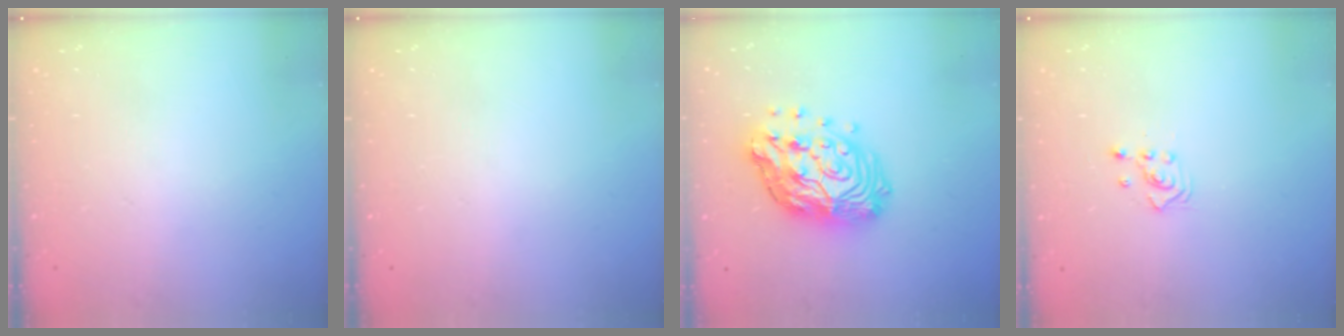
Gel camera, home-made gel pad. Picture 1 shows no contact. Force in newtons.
{"total": 0.0}
{"total": 18.3, "press": 18.2, "slide": 1.8}
{"total": 2.3, "press": 2.3, "slide": 0.3}